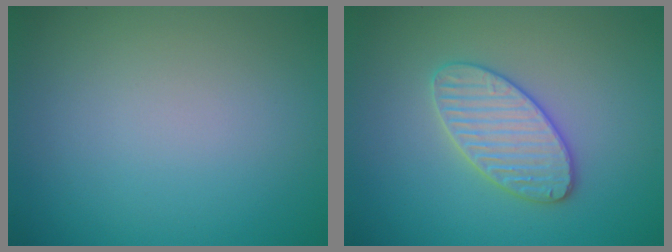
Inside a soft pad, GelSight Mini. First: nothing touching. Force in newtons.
{"total": 3.5, "press": 3.5, "slide": 0.6}